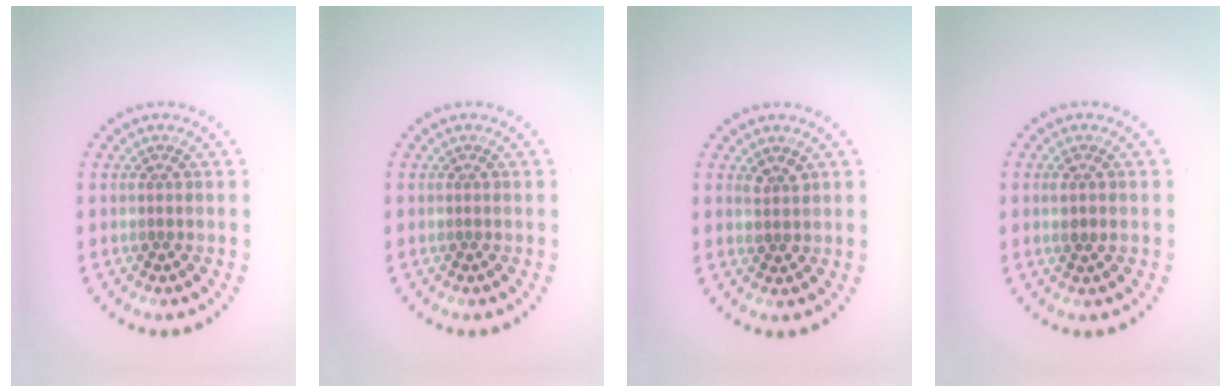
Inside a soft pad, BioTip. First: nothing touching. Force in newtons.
{"total": 0.0}
{"total": 1.1, "press": 1.1, "slide": 0.4}
{"total": 0.8, "press": 0.7, "slide": 0.3}